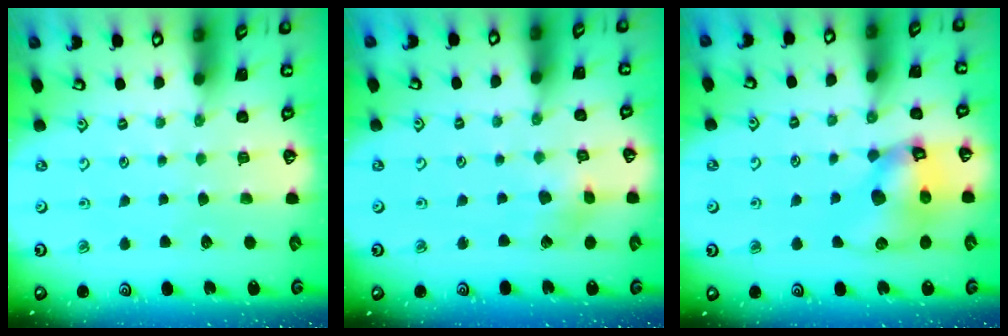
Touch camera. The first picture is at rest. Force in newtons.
{"total": 4.1, "press": 4.1, "slide": 0.5}
{"total": 12.7, "press": 12.6, "slide": 1.7}